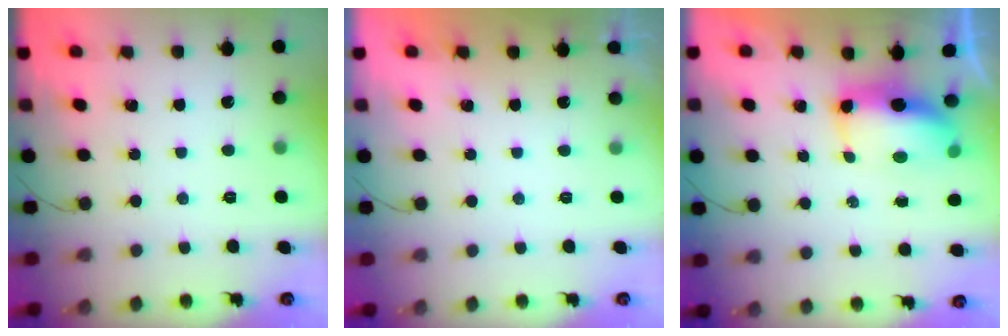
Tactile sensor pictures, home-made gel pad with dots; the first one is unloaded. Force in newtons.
{"total": 1.8, "press": 0.1, "slide": 1.8}
{"total": 8.8, "press": 8.7, "slide": 1.4}